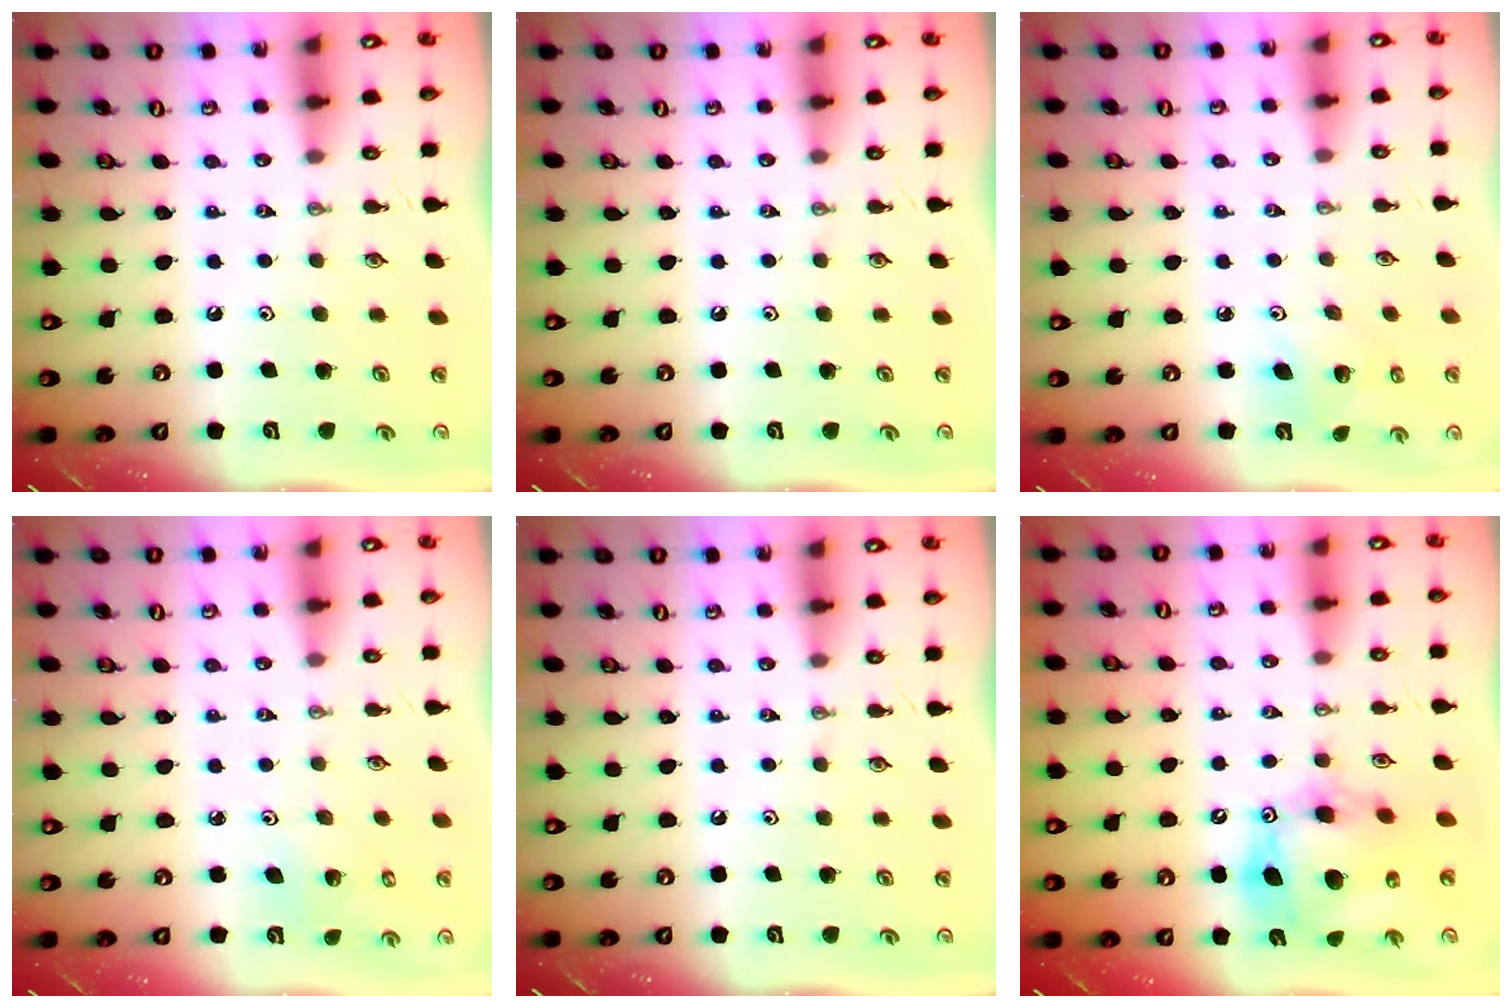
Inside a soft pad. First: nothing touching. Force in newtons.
{"total": 0.0}
{"total": 4.8, "press": 4.8, "slide": 0.2}
{"total": 3.5, "press": 3.5, "slide": 0.2}
{"total": 0.0}
{"total": 14.7, "press": 14.6, "slide": 1.3}